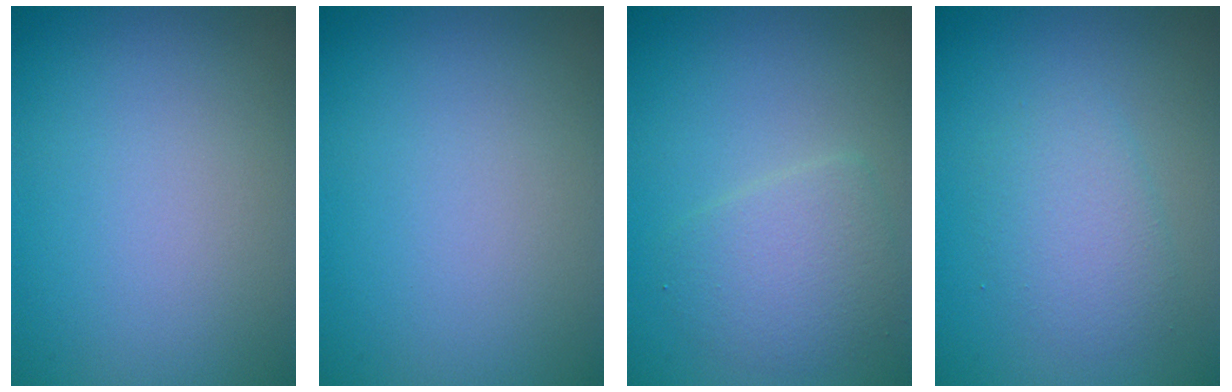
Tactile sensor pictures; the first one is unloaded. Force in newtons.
{"total": 0.0}
{"total": 3.1, "press": 3.1, "slide": 0.1}
{"total": 2.7, "press": 2.7, "slide": 0.1}